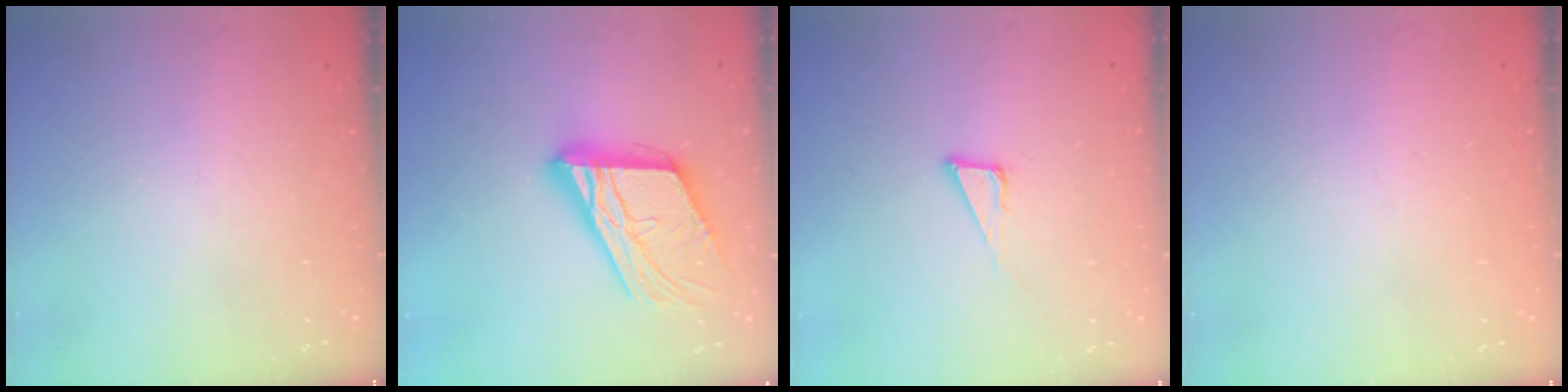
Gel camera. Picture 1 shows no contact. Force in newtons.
{"total": 21.2, "press": 21.0, "slide": 2.9}
{"total": 5.5, "press": 4.7, "slide": 2.8}
{"total": 1.6, "press": 1.6, "slide": 0.1}